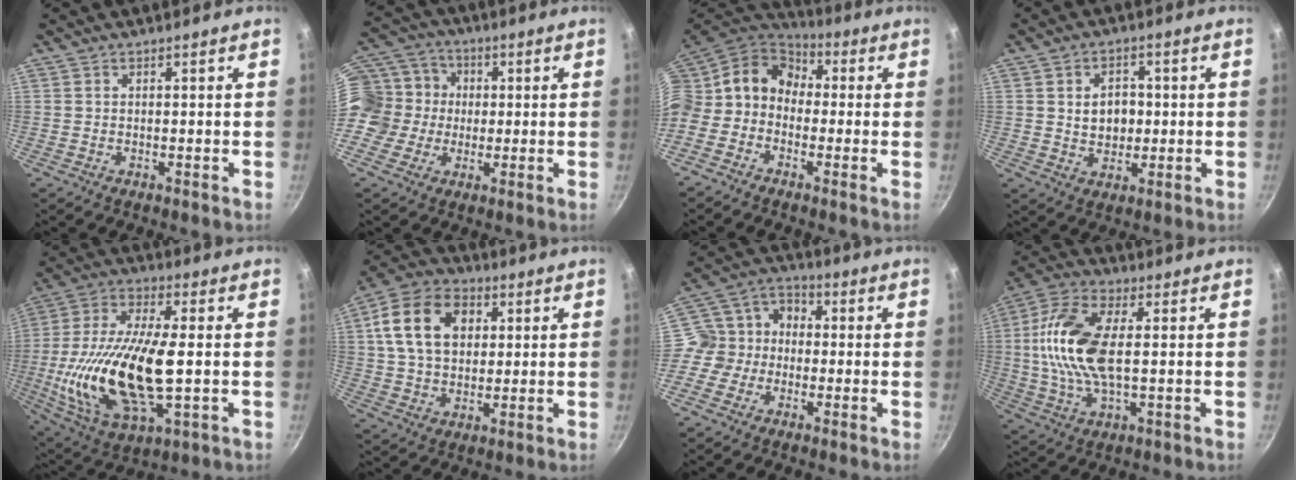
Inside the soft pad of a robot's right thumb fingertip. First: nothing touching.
{"total": 13.6, "force": [0.1, 12.2, 5.9], "torque": [-0.095, 0.027, -0.010]}
{"total": 15.1, "force": [0.3, 12.7, 8.2], "torque": [-0.159, 0.051, -0.022]}
{"total": 6.6, "force": [0.6, 5.1, 4.1], "torque": [-0.039, 0.001, 0.011]}
{"total": 23.3, "force": [-2.1, 9.4, 21.2], "torque": [-0.430, 0.002, -0.036]}
{"total": 15.4, "force": [4.0, 11.0, 10.0], "torque": [-0.160, 0.008, 0.057]}
{"total": 8.9, "force": [-1.5, 7.9, 3.8], "torque": [-0.039, 0.032, -0.053]}
{"total": 14.7, "force": [1.2, 6.8, 12.9], "torque": [-0.262, 0.014, 0.013]}